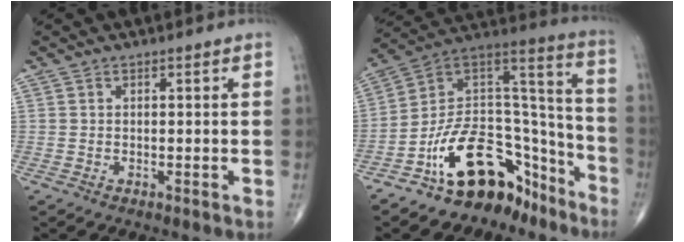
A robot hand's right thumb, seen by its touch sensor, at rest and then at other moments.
{"total": 21.5, "force": [-13.8, 11.8, 11.5], "torque": [-0.121, 0.138, -0.224]}